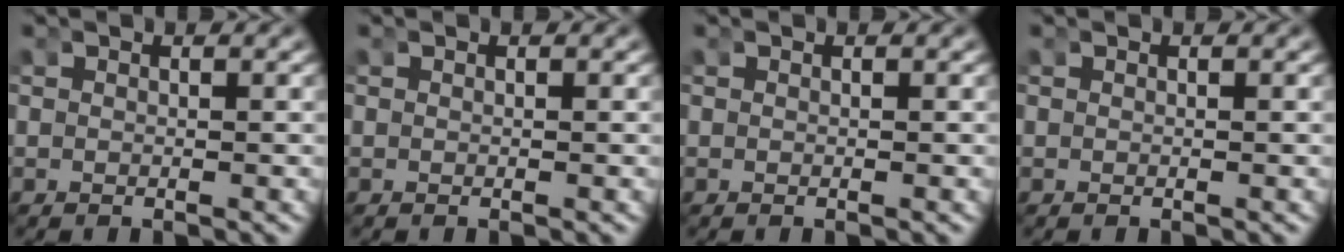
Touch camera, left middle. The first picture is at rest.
{"total": 0.0}
{"total": 0.0}
{"total": 0.0}